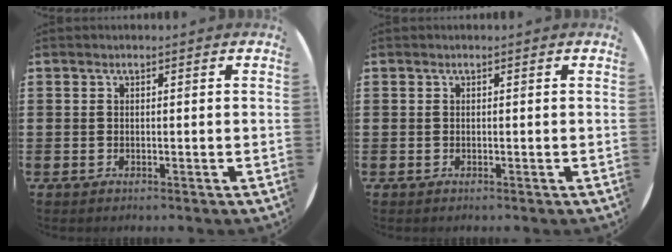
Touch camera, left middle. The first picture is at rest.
{"total": 0.0}